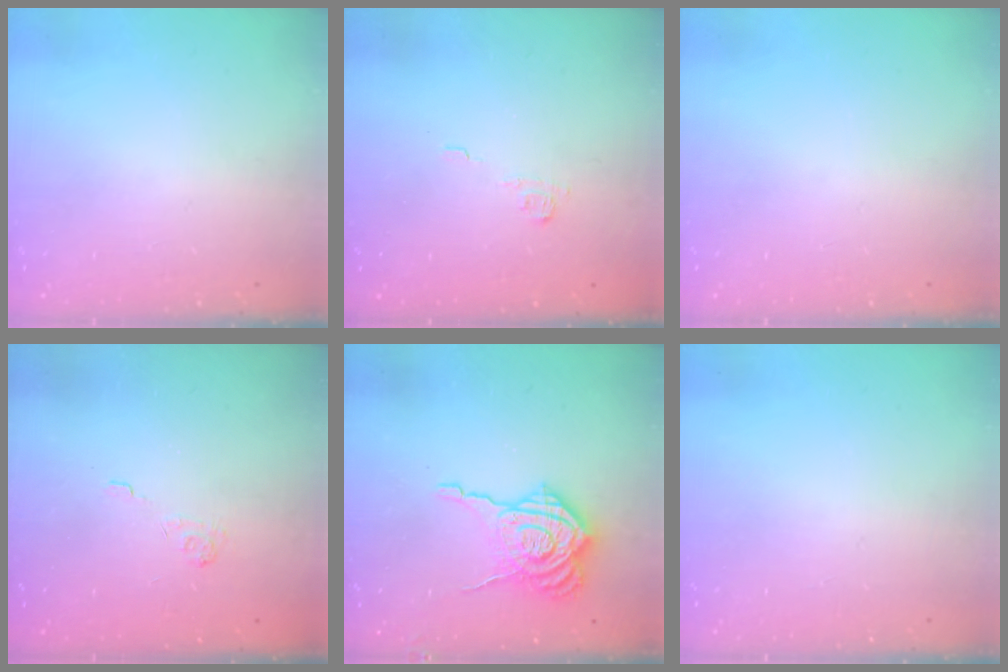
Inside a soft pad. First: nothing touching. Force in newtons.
{"total": 3.8, "press": 3.6, "slide": 1.1}
{"total": 0.0}
{"total": 2.1, "press": 1.5, "slide": 1.4}
{"total": 13.1, "press": 13.1, "slide": 0.9}
{"total": 0.0}